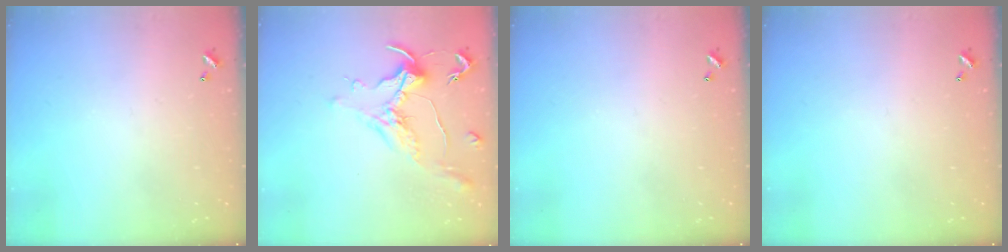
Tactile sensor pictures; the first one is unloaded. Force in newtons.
{"total": 1.5, "press": 1.4, "slide": 0.6}
{"total": 0.0}
{"total": 0.0}